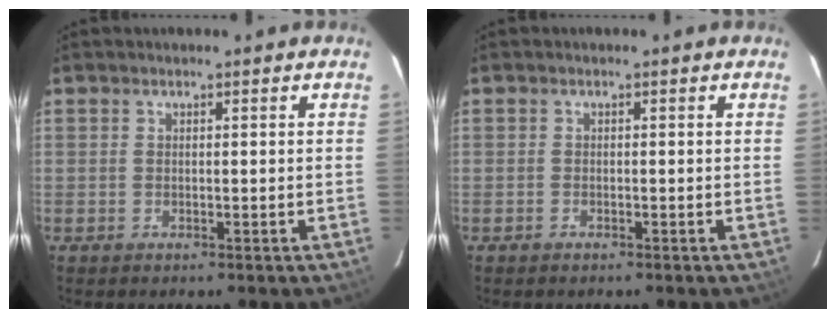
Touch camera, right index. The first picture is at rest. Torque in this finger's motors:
{"motor_torque": [0.14, -0.12, -0.02, 0.00]}